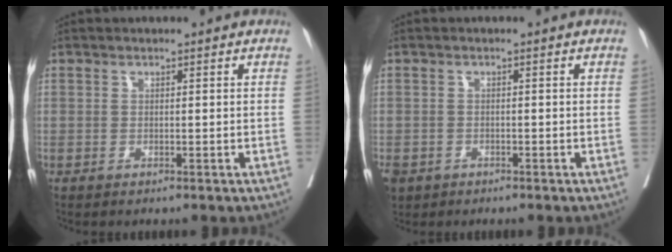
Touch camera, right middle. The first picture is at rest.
{"total": 5.3, "force": [-3.0, 4.1, 1.6], "torque": [-0.048, -0.005, -0.048]}